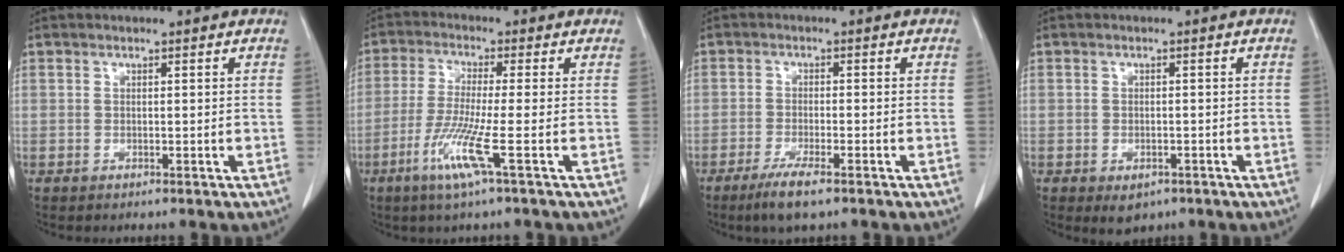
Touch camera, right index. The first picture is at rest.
{"total": 7.6, "force": [-3.2, -0.9, 6.8], "torque": [-0.140, -0.023, -0.071]}
{"total": 4.9, "force": [-3.3, 0.4, 3.5], "torque": [-0.074, -0.013, -0.058]}
{"total": 3.0, "force": [-1.7, 1.8, 1.7], "torque": [-0.020, -0.002, -0.012]}